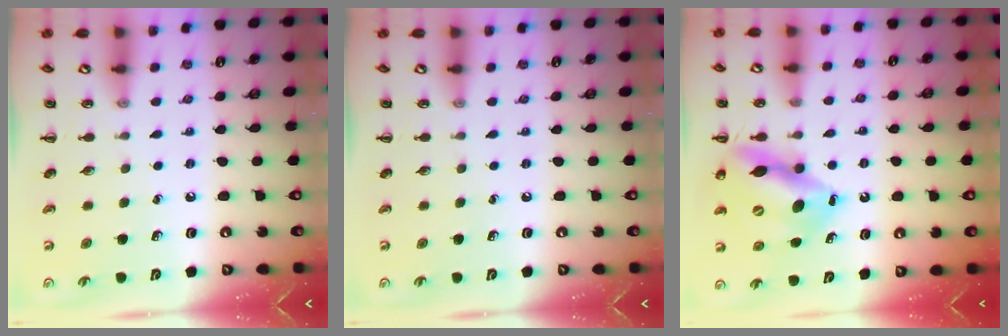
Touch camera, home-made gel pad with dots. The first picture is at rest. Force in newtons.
{"total": 0.0}
{"total": 13.9, "press": 13.5, "slide": 3.6}